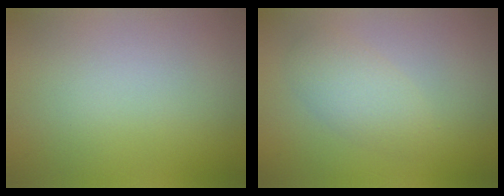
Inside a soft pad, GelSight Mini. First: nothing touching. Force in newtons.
{"total": 4.0, "press": 4.0, "slide": 0.1}